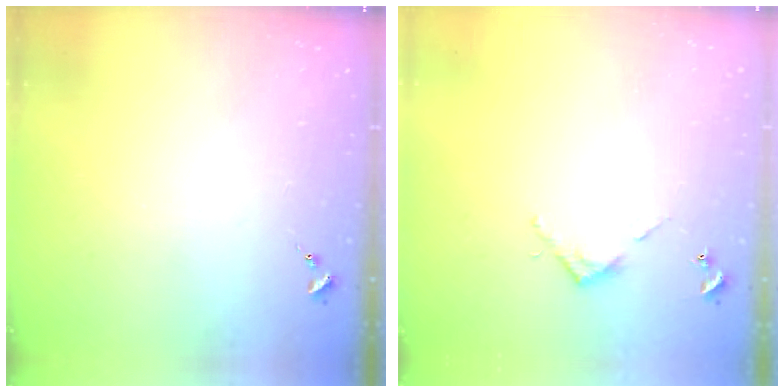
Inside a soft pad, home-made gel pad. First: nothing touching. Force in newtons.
{"total": 3.2, "press": 3.2, "slide": 0.2}